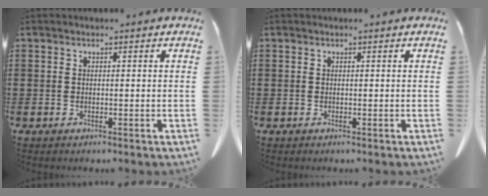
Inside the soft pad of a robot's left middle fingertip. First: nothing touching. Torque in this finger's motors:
{"motor_torque": [-0.01, 0.02, 0.00, 0.00]}